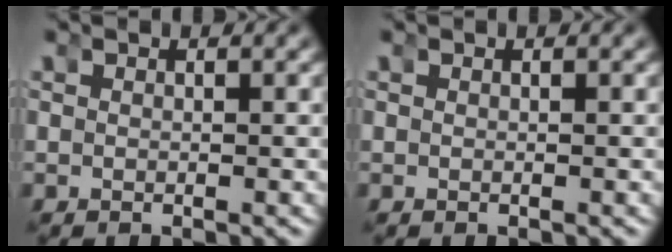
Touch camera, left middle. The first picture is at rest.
{"total": 0.0}